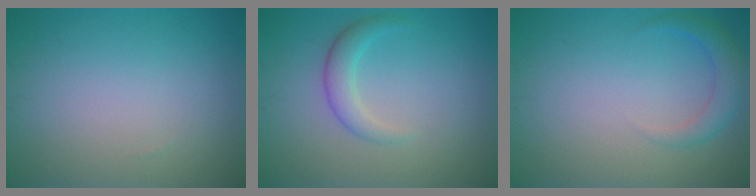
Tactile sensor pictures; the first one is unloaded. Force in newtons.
{"total": 2.3, "press": 2.3, "slide": 0.1}
{"total": 2.3, "press": 2.3, "slide": 0.2}